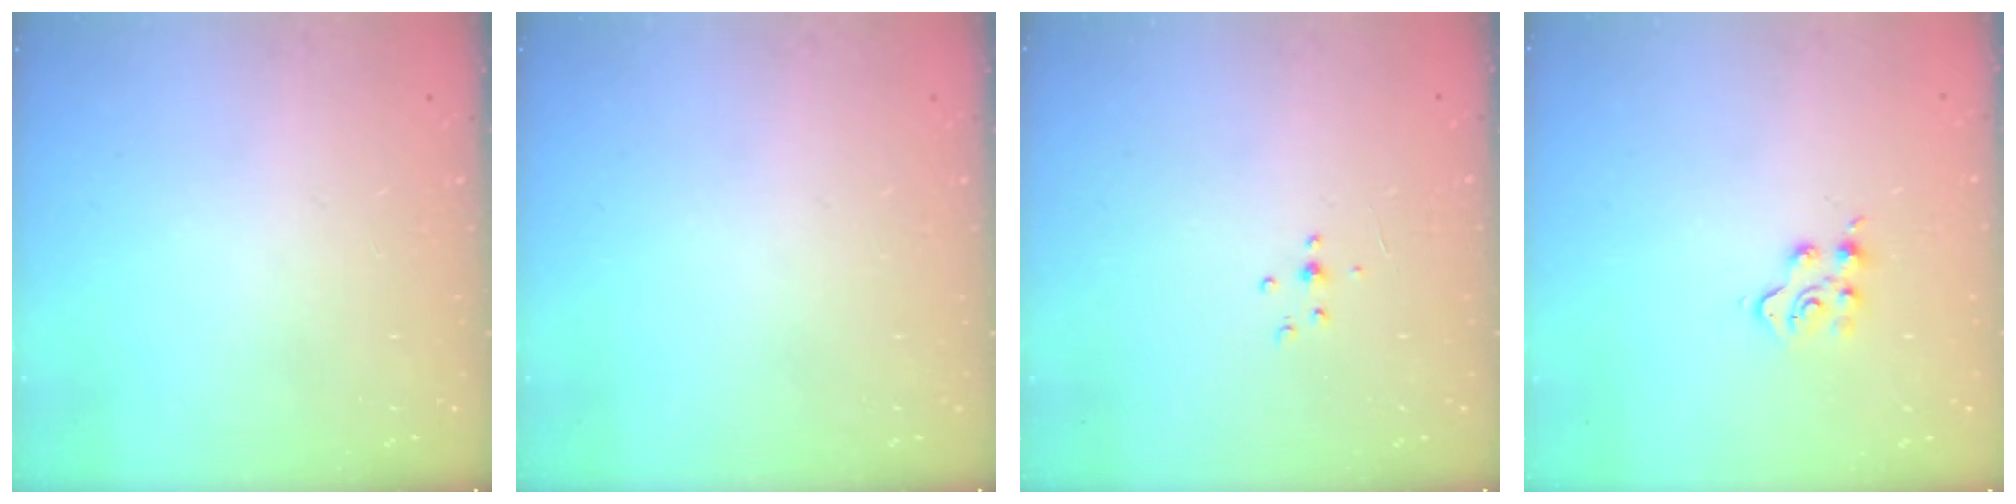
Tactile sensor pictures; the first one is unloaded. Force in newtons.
{"total": 0.0}
{"total": 3.7, "press": 3.6, "slide": 1.0}
{"total": 4.5, "press": 4.4, "slide": 0.6}